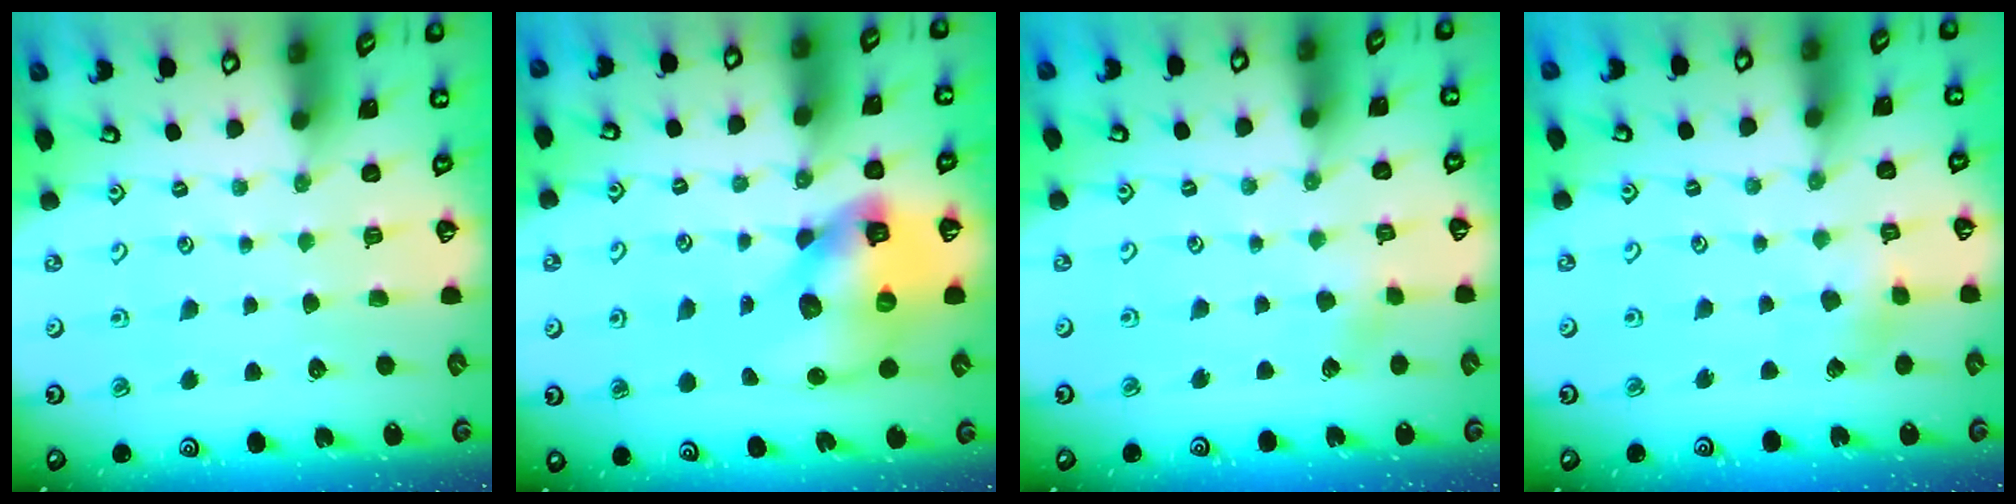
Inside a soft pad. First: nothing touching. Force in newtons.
{"total": 14.9, "press": 14.7, "slide": 1.9}
{"total": 2.5, "press": 2.5, "slide": 0.2}
{"total": 3.1, "press": 3.1, "slide": 0.4}